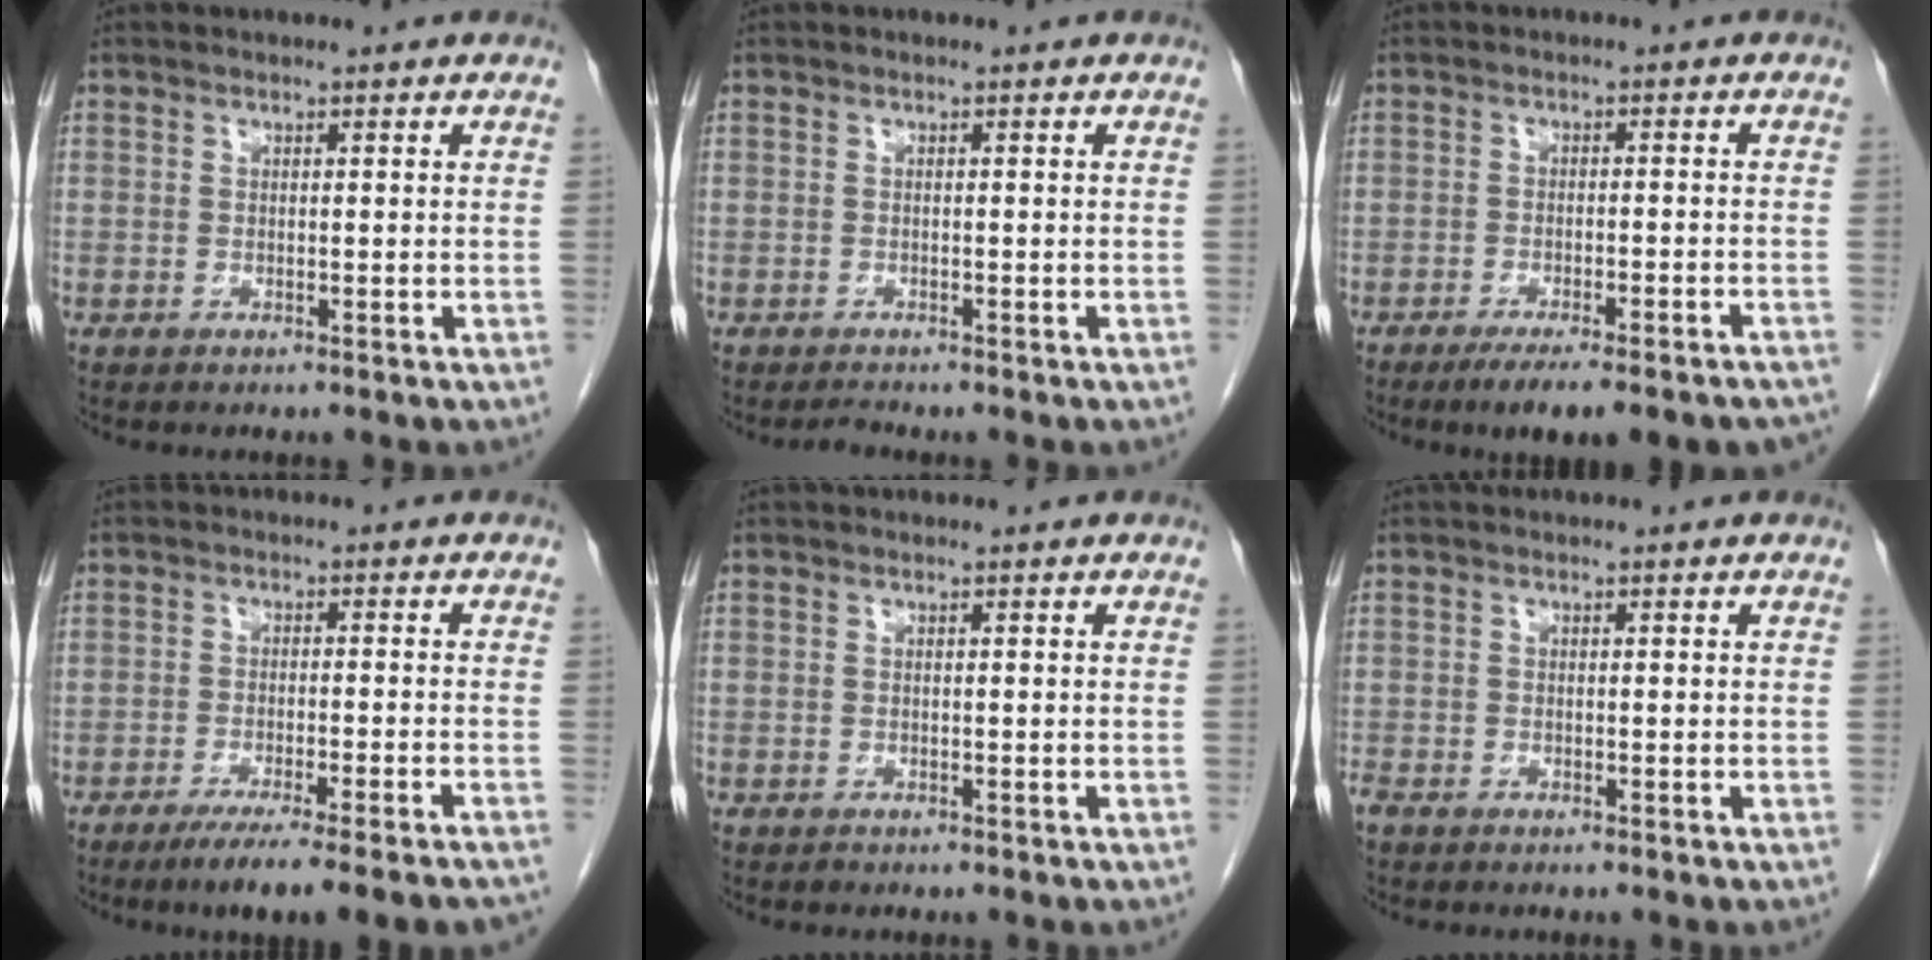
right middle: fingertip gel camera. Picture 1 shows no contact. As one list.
[{"total": 0.7, "force": [-0.7, -0.3, 0.0], "torque": [-0.006, -0.007, -0.010]}, {"total": 13.2, "force": [-10.9, 2.1, 7.1], "torque": [-0.066, -0.007, -0.141]}, {"total": 13.0, "force": [-10.8, -0.1, 7.3], "torque": [-0.080, -0.031, -0.155]}, {"total": 0.0}, {"total": 1.0, "force": [-0.8, 0.4, 0.4], "torque": [-0.016, -0.003, -0.015]}]